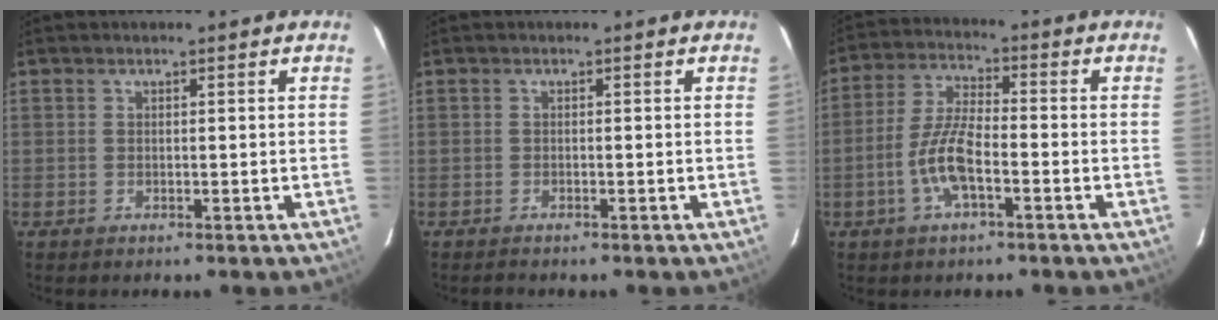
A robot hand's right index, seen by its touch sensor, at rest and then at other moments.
{"total": 1.1, "force": [-1.1, 0.2, 0.3], "torque": [-0.011, -0.003, -0.018]}
{"total": 8.5, "force": [-3.4, 2.4, 7.4], "torque": [-0.156, 0.004, -0.066]}